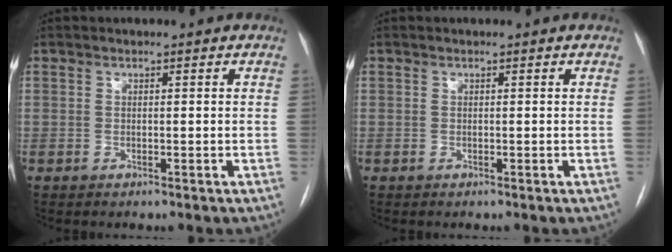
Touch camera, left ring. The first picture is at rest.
{"total": 0.0}